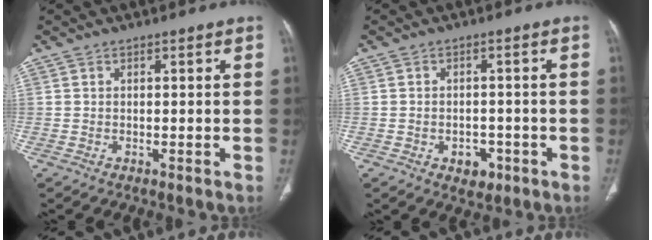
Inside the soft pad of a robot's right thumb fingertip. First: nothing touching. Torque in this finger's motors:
{"motor_torque": [-0.12, 0.17, 0.09, -0.22, 0.06]}